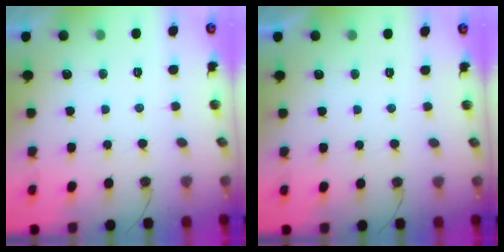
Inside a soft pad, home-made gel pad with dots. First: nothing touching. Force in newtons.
{"total": 0.0}